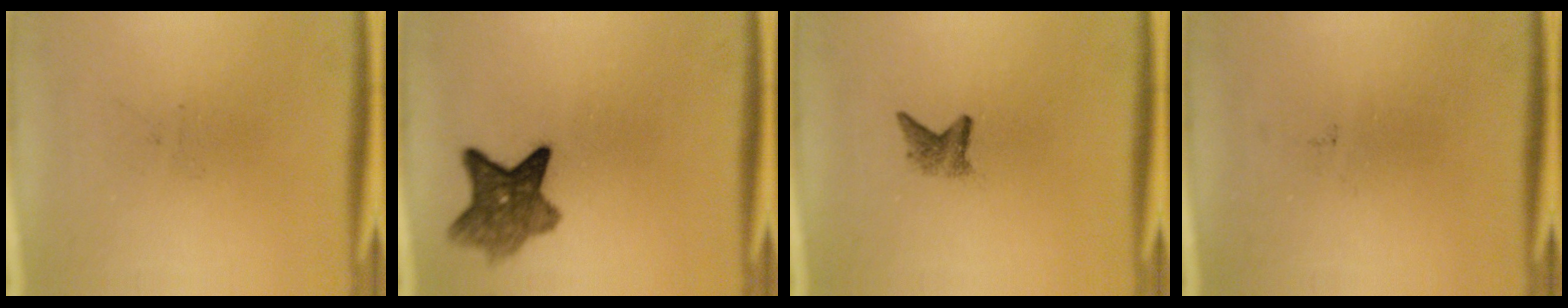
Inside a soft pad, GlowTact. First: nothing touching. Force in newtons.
{"total": 7.0}
{"total": 2.0}
{"total": 0.0}